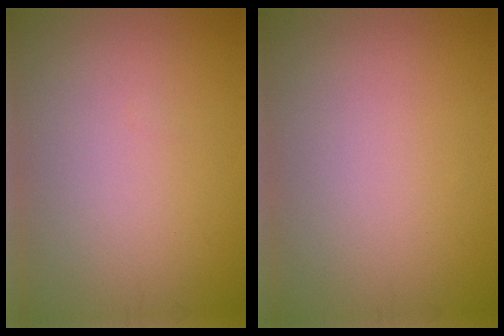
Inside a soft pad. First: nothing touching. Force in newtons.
{"total": 0.0}